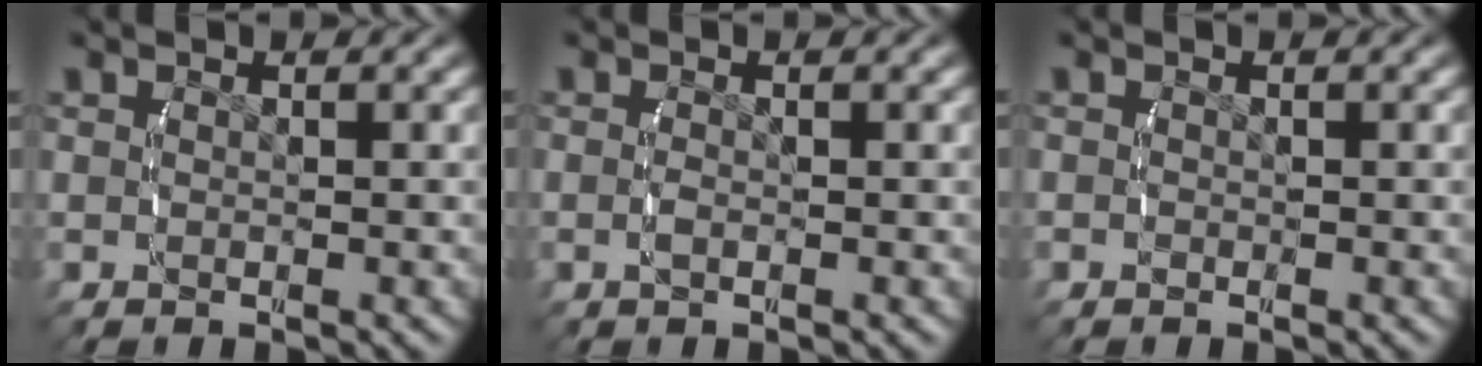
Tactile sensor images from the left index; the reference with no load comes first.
{"total": 0.7, "force": [-0.4, -0.1, 0.6], "torque": [-0.019, -0.004, -0.005]}
{"total": 0.0}